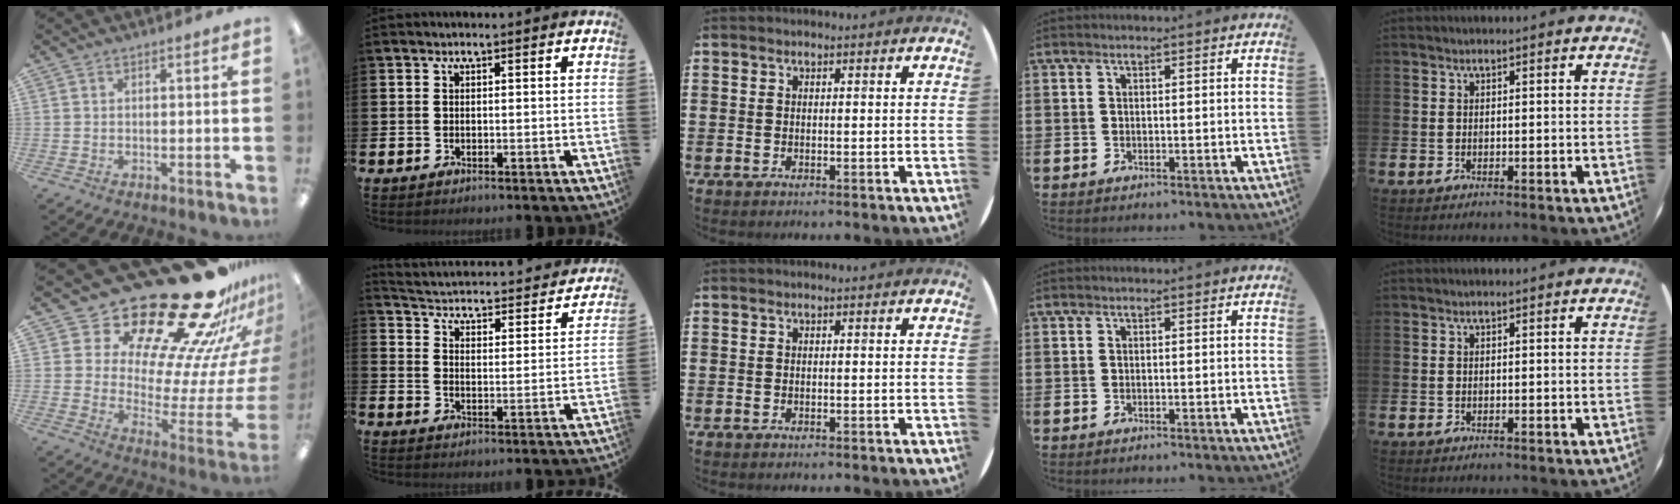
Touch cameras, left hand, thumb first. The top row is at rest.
{"thumb": {"total": 30.9, "force": [23.6, 10.6, 16.9], "torque": [-0.227, -0.203, 0.422]}, "index": {"total": 3.1, "force": [2.9, 0.8, 0.7], "torque": [-0.035, -0.037, 0.037]}}